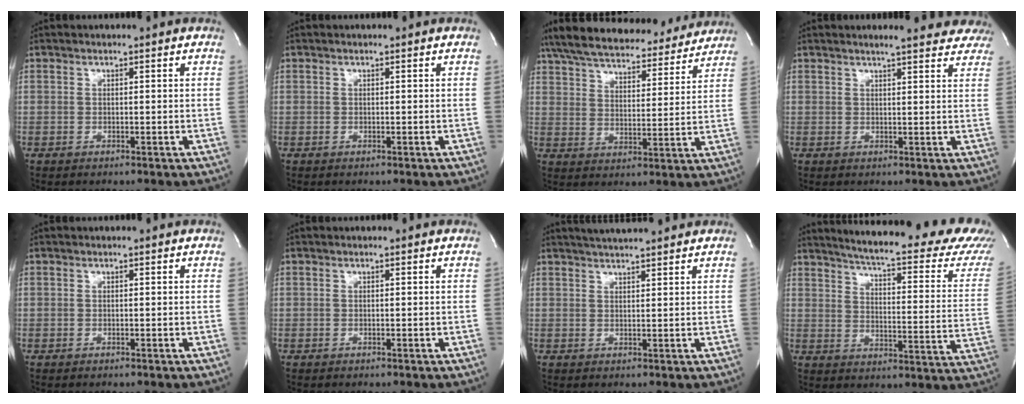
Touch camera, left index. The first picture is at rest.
{"total": 0.0}
{"total": 24.6, "force": [21.7, 6.3, 9.7], "torque": [-0.173, 0.029, 0.303]}
{"total": 11.6, "force": [10.6, 2.2, 4.2], "torque": [-0.036, 0.001, 0.108]}
{"total": 0.0}
{"total": 0.0}
{"total": 6.4, "force": [5.8, 0.0, 2.6], "torque": [-0.046, 0.022, 0.085]}
{"total": 27.4, "force": [24.0, 2.9, 12.9], "torque": [-0.181, -0.089, 0.277]}